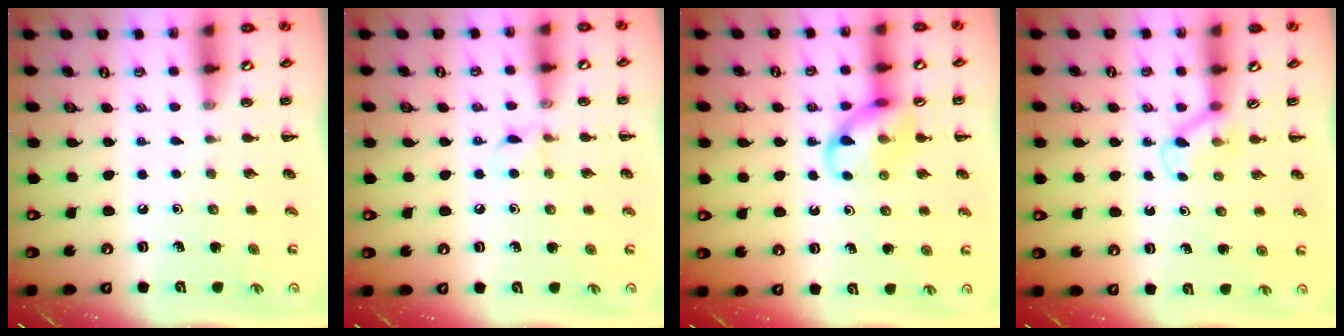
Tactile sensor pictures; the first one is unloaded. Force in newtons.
{"total": 5.3, "press": 5.2, "slide": 1.3}
{"total": 11.1, "press": 11.0, "slide": 1.3}
{"total": 2.6, "press": 2.4, "slide": 0.9}